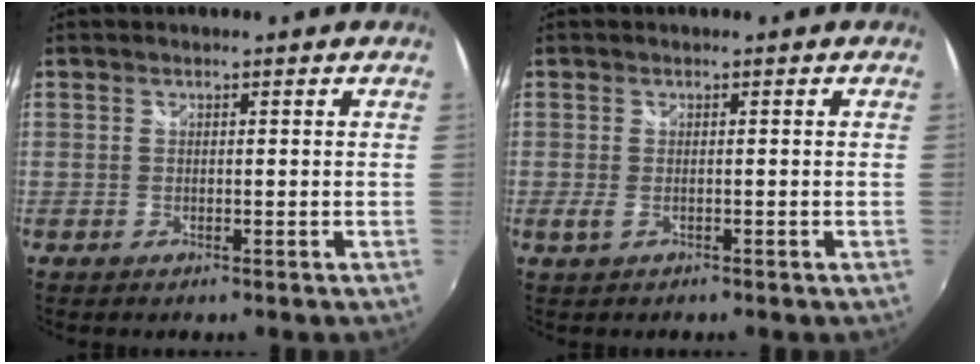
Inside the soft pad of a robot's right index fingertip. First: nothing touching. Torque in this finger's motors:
{"motor_torque": [0.11, -0.04, 0.20, 0.03]}